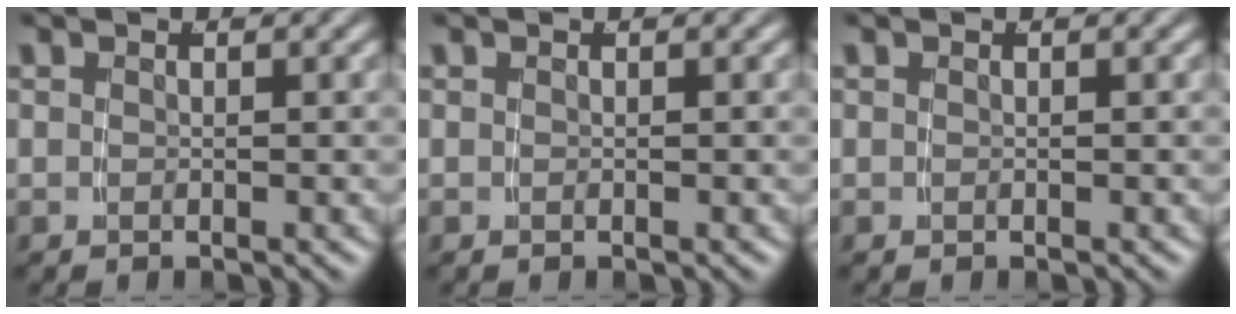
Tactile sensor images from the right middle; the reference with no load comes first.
{"total": 0.0}
{"total": 0.0}